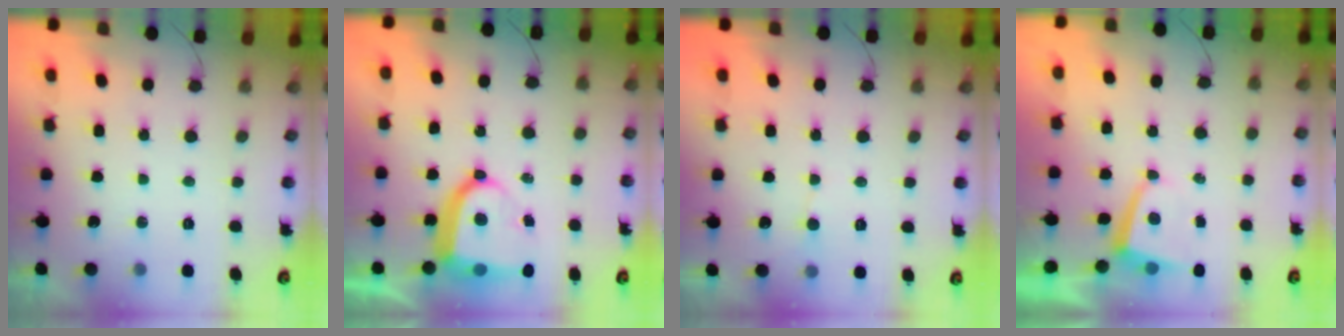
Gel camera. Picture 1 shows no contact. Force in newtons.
{"total": 13.0, "press": 12.9, "slide": 1.8}
{"total": 3.0, "press": 3.0, "slide": 0.3}
{"total": 2.0, "press": 1.9, "slide": 0.3}